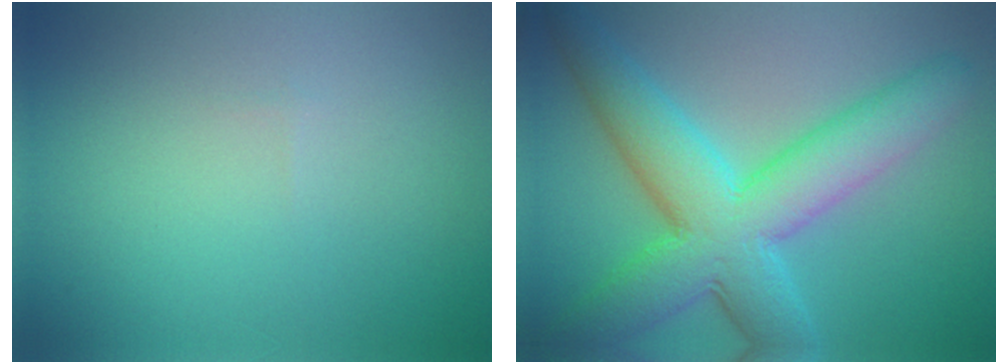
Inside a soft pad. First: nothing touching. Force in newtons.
{"total": 10.0, "press": 10.0, "slide": 0.2}